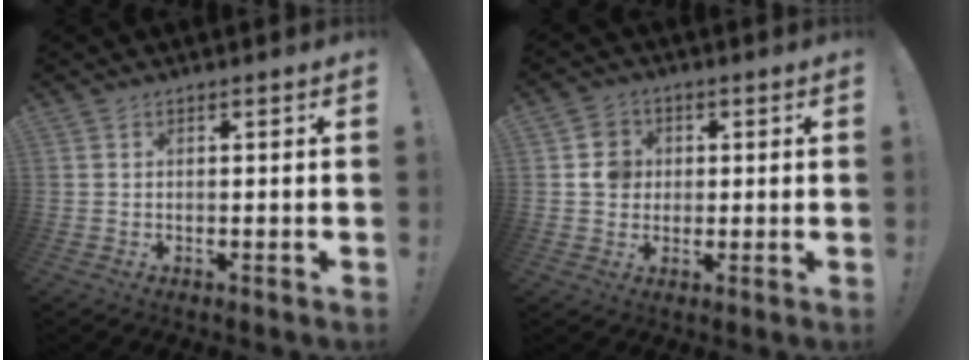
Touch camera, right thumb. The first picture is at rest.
{"total": 6.2, "force": [0.6, 5.9, 1.7], "torque": [-0.020, 0.006, 0.013]}